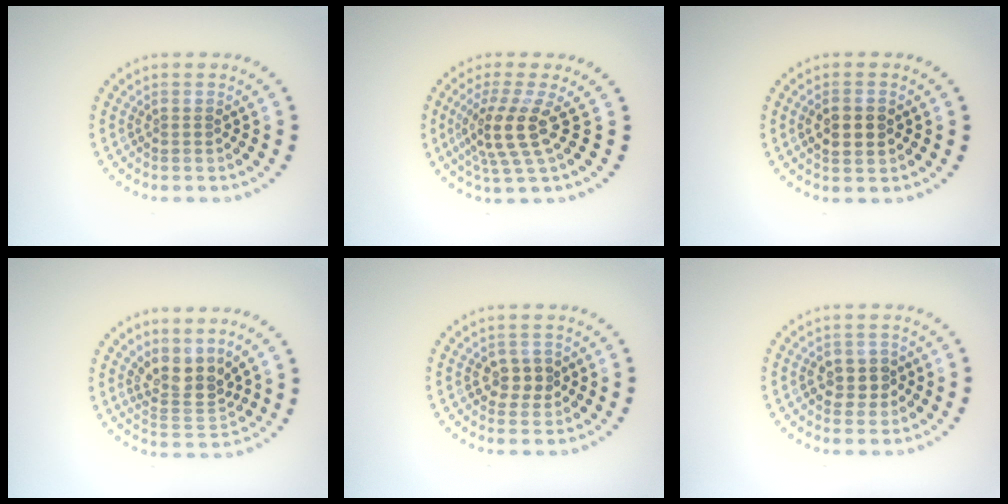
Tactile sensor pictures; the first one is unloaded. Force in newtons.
{"total": 4.2, "press": 3.1, "slide": 2.8}
{"total": 2.7, "press": 2.7, "slide": 0.3}
{"total": 3.3, "press": 2.5, "slide": 2.2}
{"total": 2.2, "press": 2.2, "slide": 0.5}
{"total": 2.6, "press": 2.5, "slide": 0.3}